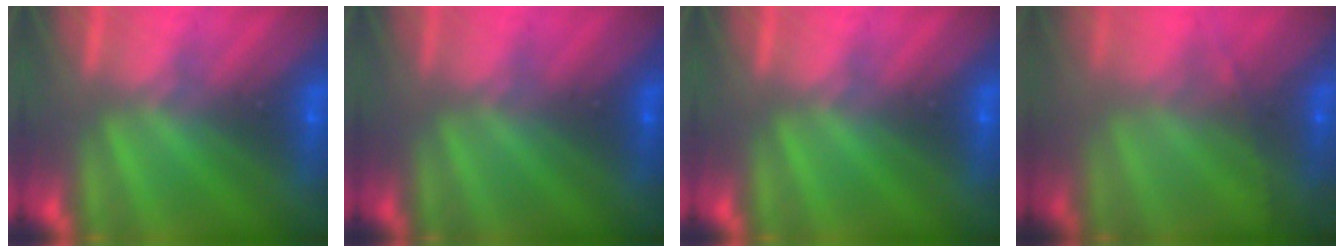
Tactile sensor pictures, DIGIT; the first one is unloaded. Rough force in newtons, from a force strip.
{"total": 2.4}
{"total": 0.0}
{"total": 5.8}